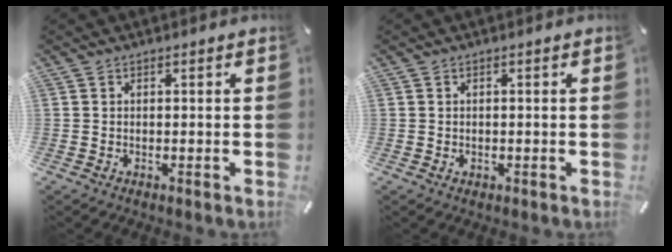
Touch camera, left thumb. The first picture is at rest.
{"total": 0.5, "force": [-0.1, 0.5, 0.2], "torque": [-0.003, 0.003, -0.003]}